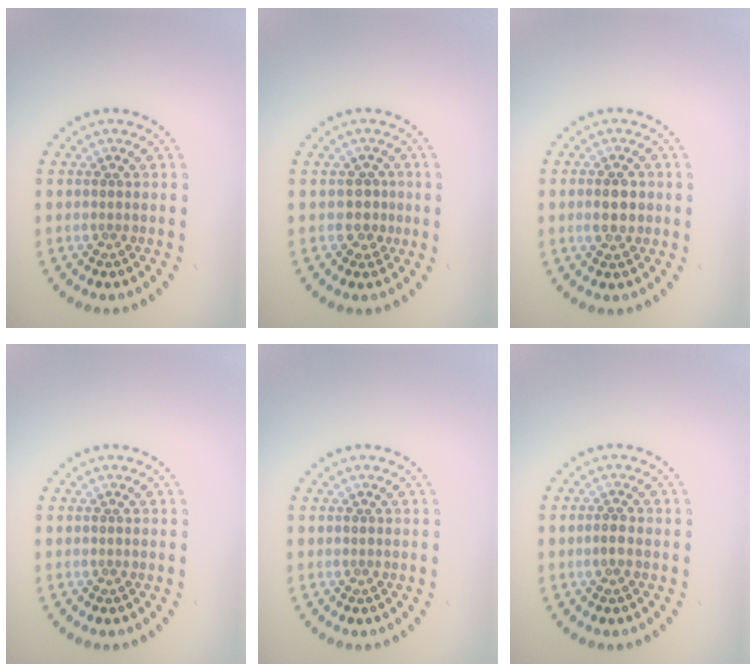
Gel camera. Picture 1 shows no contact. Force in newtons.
{"total": 1.7, "press": 1.2, "slide": 1.1}
{"total": 2.8, "press": 2.8, "slide": 0.0}
{"total": 0.0}
{"total": 0.0}
{"total": 1.0, "press": 1.0, "slide": 0.3}